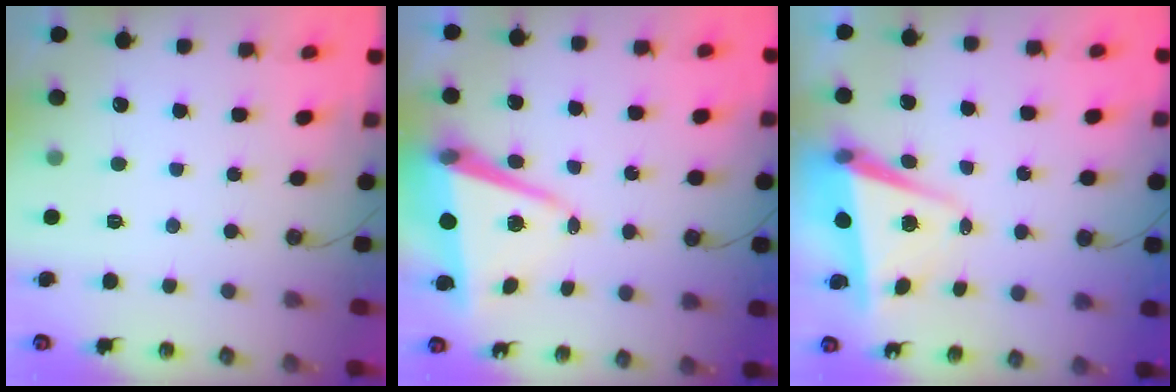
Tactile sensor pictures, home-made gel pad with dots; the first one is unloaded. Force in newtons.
{"total": 8.9, "press": 8.7, "slide": 1.8}
{"total": 5.9, "press": 5.7, "slide": 1.5}